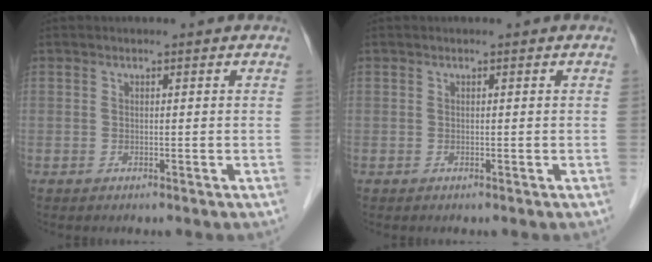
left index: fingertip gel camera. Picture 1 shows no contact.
{"total": 0.0}